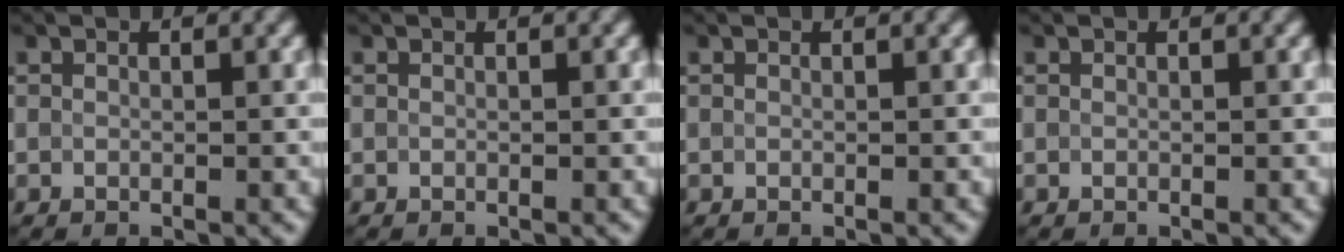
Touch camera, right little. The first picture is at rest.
{"total": 0.0}
{"total": 0.0}
{"total": 0.0}